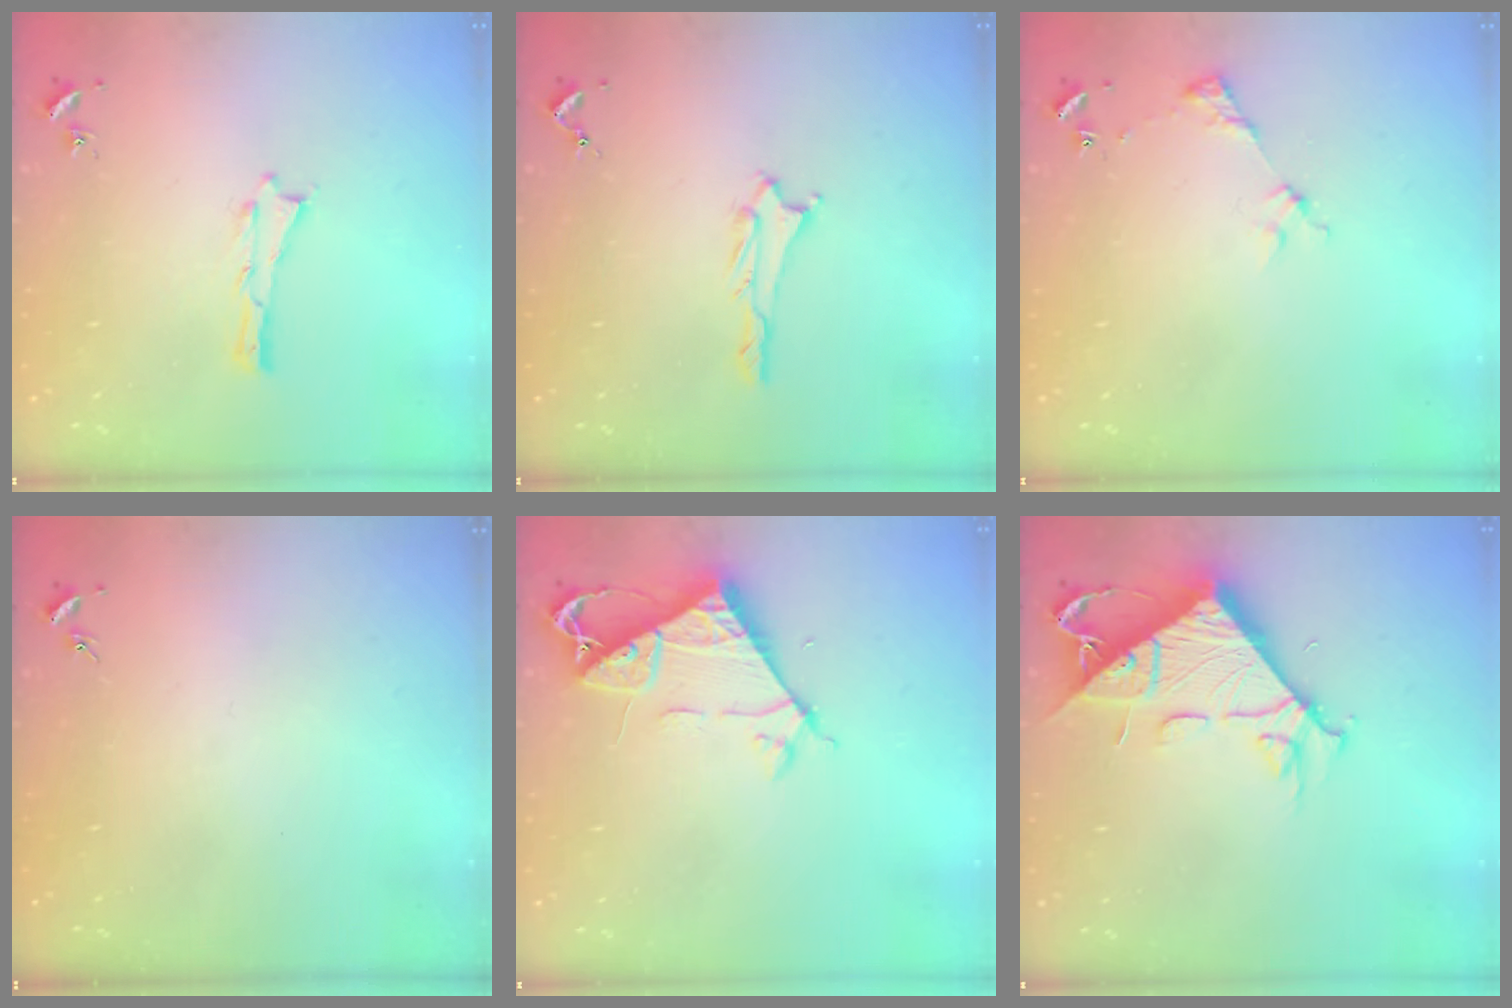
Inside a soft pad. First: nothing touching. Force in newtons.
{"total": 1.2, "press": 1.2, "slide": 0.1}
{"total": 2.9, "press": 2.9, "slide": 0.4}
{"total": 0.0}
{"total": 7.5, "press": 7.5, "slide": 0.5}
{"total": 11.0, "press": 11.0, "slide": 1.1}